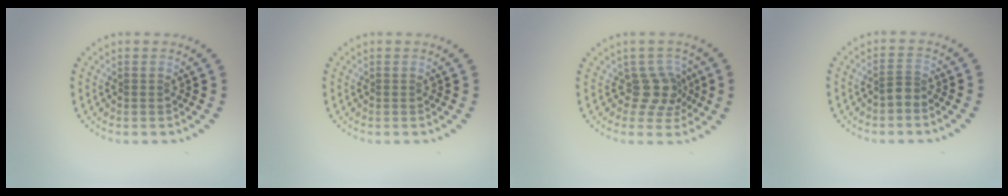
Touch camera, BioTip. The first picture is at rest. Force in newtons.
{"total": 0.0}
{"total": 2.9, "press": 2.2, "slide": 1.8}
{"total": 1.2, "press": 0.8, "slide": 0.9}